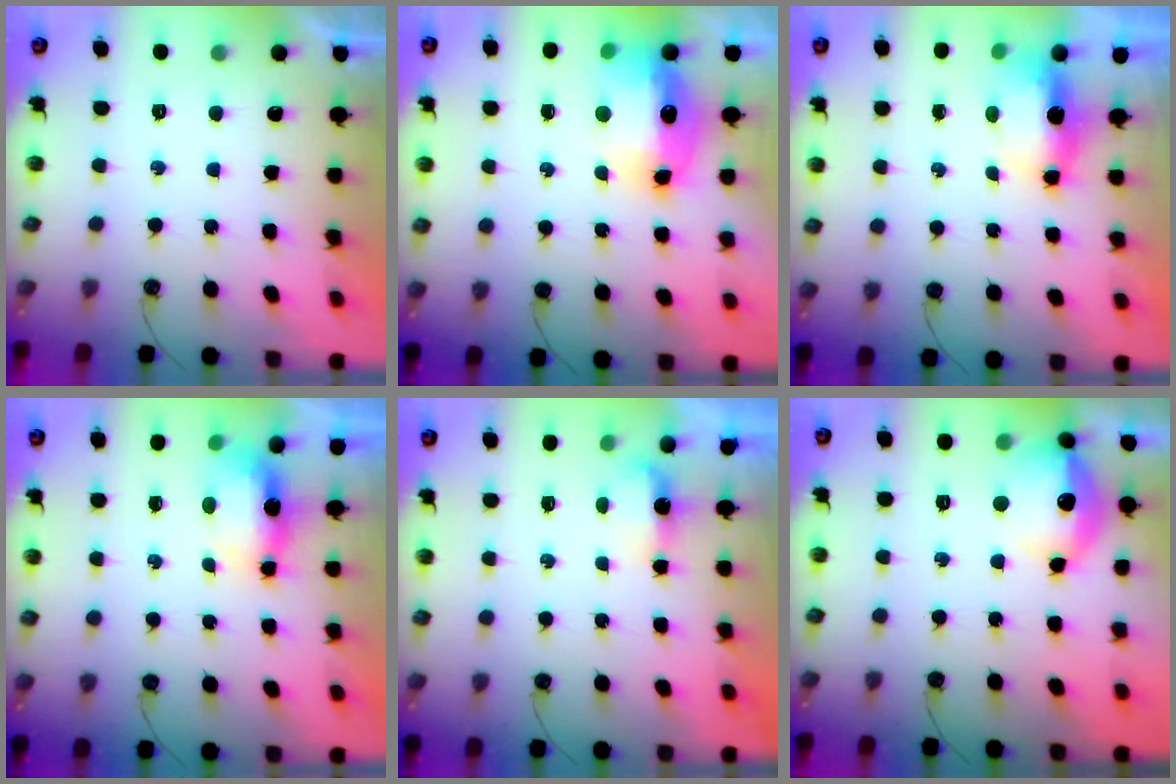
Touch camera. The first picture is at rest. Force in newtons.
{"total": 15.1, "press": 15.0, "slide": 1.3}
{"total": 7.0, "press": 6.5, "slide": 2.6}
{"total": 15.3, "press": 8.5, "slide": 12.7}
{"total": 3.0, "press": 2.9, "slide": 0.6}
{"total": 14.9, "press": 14.8, "slide": 1.1}